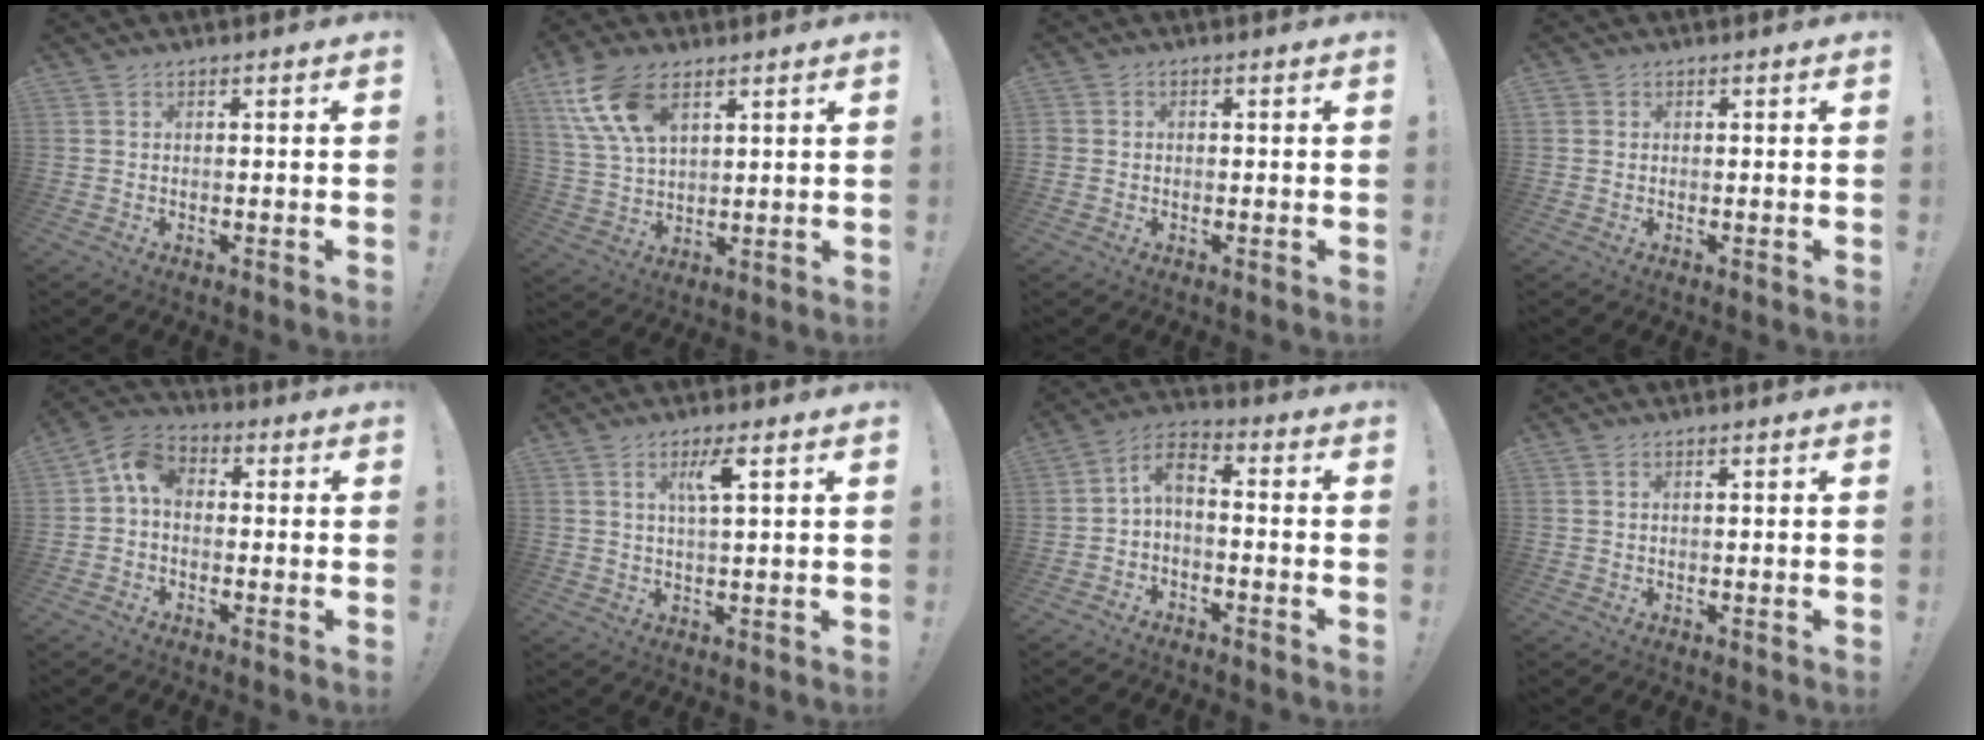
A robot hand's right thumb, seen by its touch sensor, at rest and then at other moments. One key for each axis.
{"total": 14.2, "fx": 7.5, "fy": 8.0, "fz": 9.0, "tx": -0.175, "ty": -0.023, "tz": 0.144}
{"total": 1.1, "fx": -0.4, "fy": 1.0, "fz": 0.3, "tx": -0.007, "ty": 0.004, "tz": -0.006}
{"total": 1.1, "fx": 0.6, "fy": 1.0, "fz": 0.0, "tx": 0.000, "ty": 0.002, "tz": 0.010}
{"total": 7.2, "fx": 0.3, "fy": 5.2, "fz": 5.1, "tx": -0.094, "ty": 0.014, "tz": 0.012}
{"total": 5.6, "fx": 2.8, "fy": 0.6, "fz": 4.8, "tx": -0.079, "ty": -0.005, "tz": 0.040}
{"total": 4.8, "fx": -1.5, "fy": 2.4, "fz": 3.9, "tx": -0.088, "ty": 0.005, "tz": -0.027}
{"total": 0.8, "fx": 0.6, "fy": 0.0, "fz": 0.6, "tx": -0.006, "ty": -0.002, "tz": 0.009}